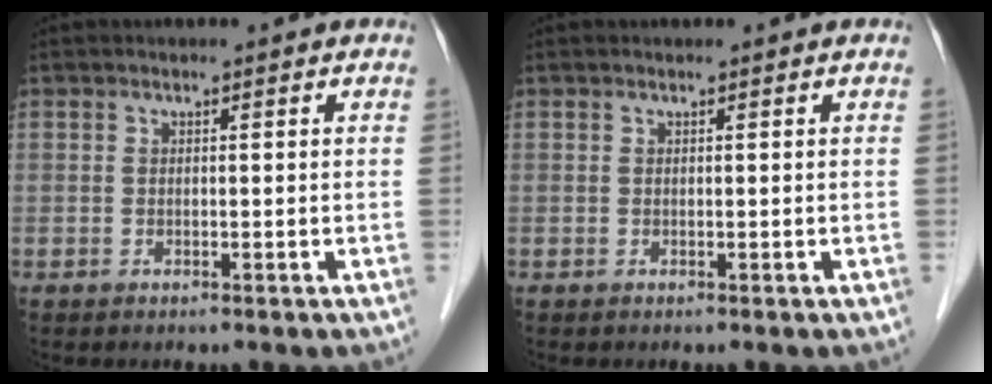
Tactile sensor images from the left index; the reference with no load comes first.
{"total": 0.0}